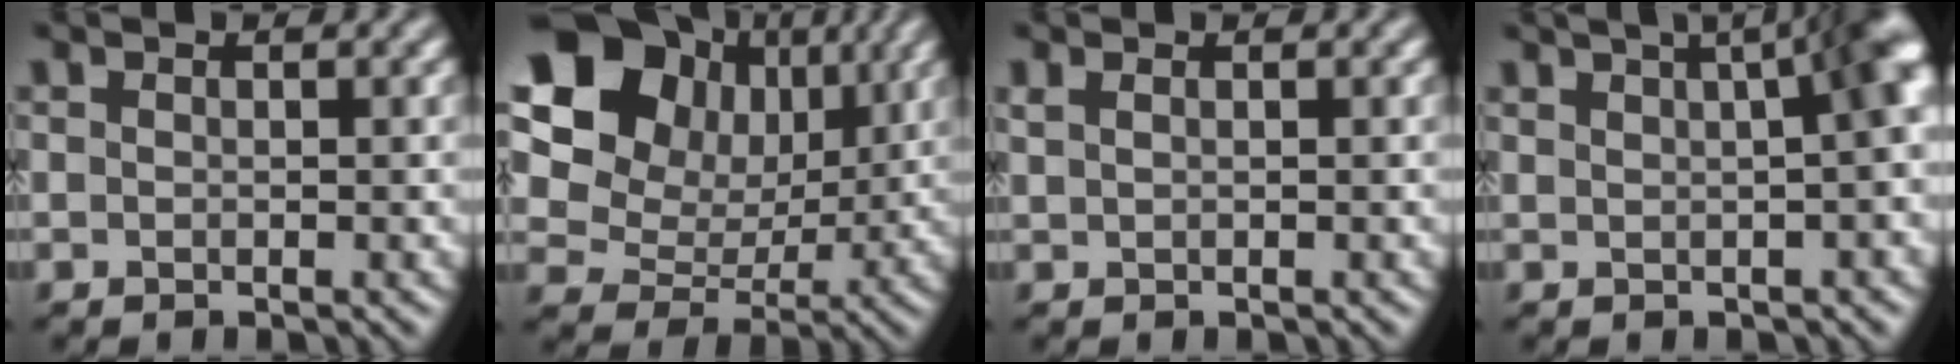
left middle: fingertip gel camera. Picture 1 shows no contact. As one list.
[{"total": 12.7, "force": [4.8, 10.0, 6.3], "torque": [-0.140, 0.042, 0.083]}, {"total": 1.0, "force": [0.7, 0.4, 0.6], "torque": [-0.012, 0.003, 0.011]}, {"total": 11.1, "force": [2.5, 5.2, 9.5], "torque": [-0.059, 0.055, 0.021]}]